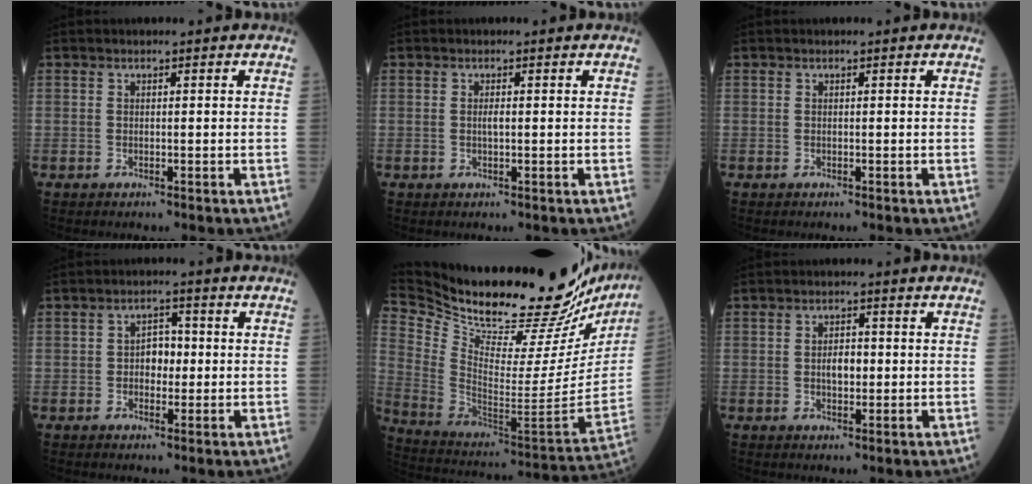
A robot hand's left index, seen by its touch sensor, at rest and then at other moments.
{"total": 0.9, "force": [-0.4, 0.4, 0.8], "torque": [-0.014, -0.003, -0.010]}
{"total": 0.0}
{"total": 3.6, "force": [-0.7, 2.4, 2.6], "torque": [-0.036, 0.010, -0.017]}
{"total": 35.9, "force": [31.6, 7.6, 15.2], "torque": [-0.278, -0.099, 0.440]}
{"total": 2.8, "force": [-0.6, 1.7, 2.2], "torque": [-0.036, 0.003, -0.012]}